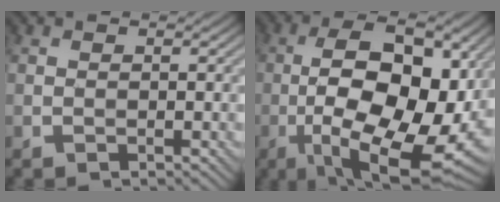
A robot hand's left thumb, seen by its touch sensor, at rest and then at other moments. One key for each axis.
{"total": 18.3, "fx": -2.6, "fy": 8.4, "fz": 16.0, "tx": -0.259, "ty": 0.007, "tz": -0.040}